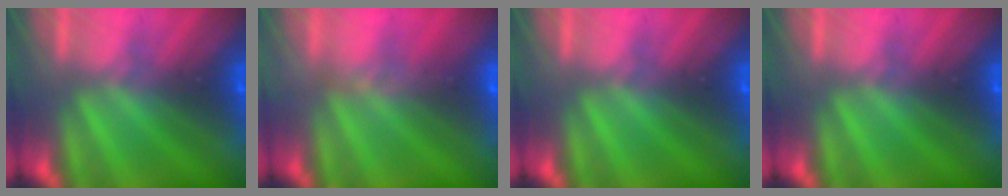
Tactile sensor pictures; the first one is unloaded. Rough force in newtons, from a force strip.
{"total": 3.8}
{"total": 0.0}
{"total": 0.0}